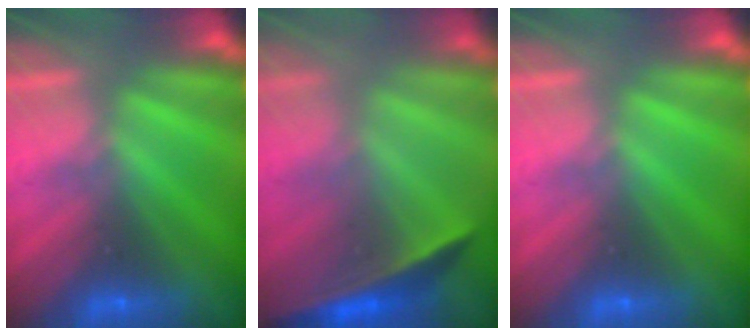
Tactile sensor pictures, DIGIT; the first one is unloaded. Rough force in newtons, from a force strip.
{"total": 1.7}
{"total": 0.0}